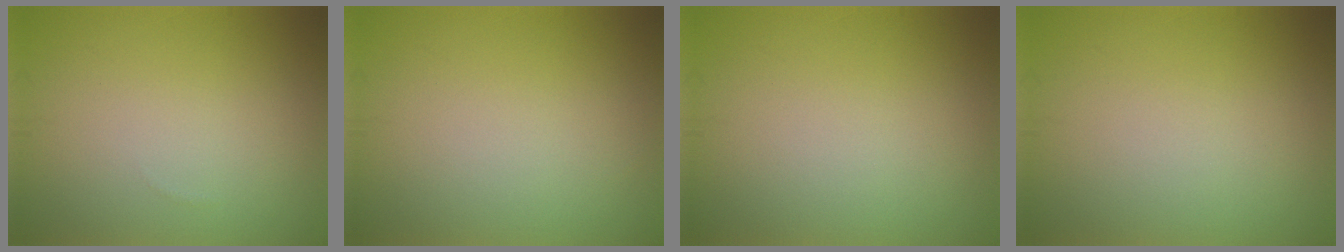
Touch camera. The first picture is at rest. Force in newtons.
{"total": 0.0}
{"total": 0.0}
{"total": 0.0}